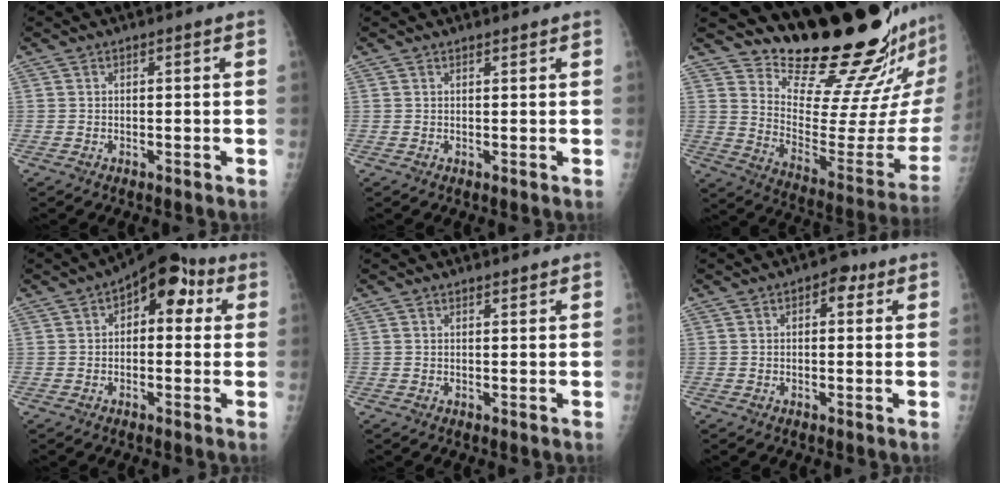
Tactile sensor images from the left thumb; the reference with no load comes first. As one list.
[{"total": 0.7, "force": [0.6, 0.2, 0.1], "torque": [-0.003, -0.006, 0.010]}, {"total": 23.9, "force": [20.4, 3.3, 12.0], "torque": [-0.142, -0.193, 0.298]}, {"total": 9.8, "force": [2.9, 5.8, 7.4], "torque": [-0.056, 0.025, 0.027]}, {"total": 1.0, "force": [0.9, 0.3, 0.2], "torque": [-0.001, -0.007, 0.013]}, {"total": 3.4, "force": [1.4, 2.1, 2.3], "torque": [-0.012, 0.002, 0.013]}]